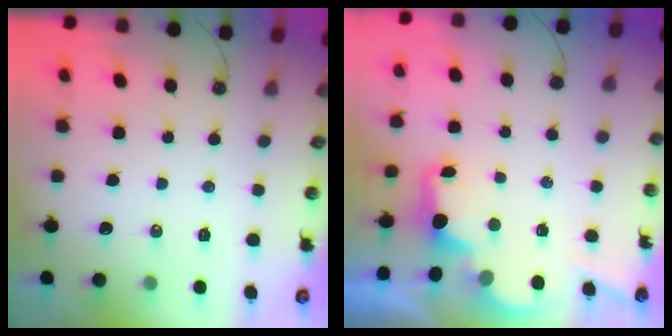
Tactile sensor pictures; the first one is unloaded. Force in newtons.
{"total": 2.5, "press": 2.4, "slide": 0.8}